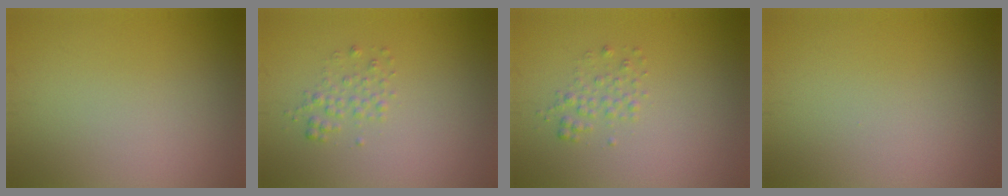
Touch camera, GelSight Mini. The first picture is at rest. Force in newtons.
{"total": 1.4, "press": 1.4, "slide": 0.0}
{"total": 1.4, "press": 1.4, "slide": 0.0}
{"total": 0.0}